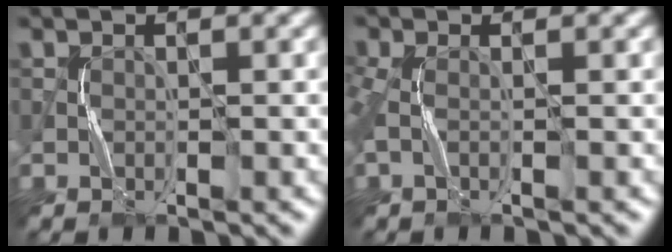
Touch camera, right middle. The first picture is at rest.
{"total": 2.0, "force": [-0.1, 0.8, 1.8], "torque": [-0.048, 0.001, -0.007]}